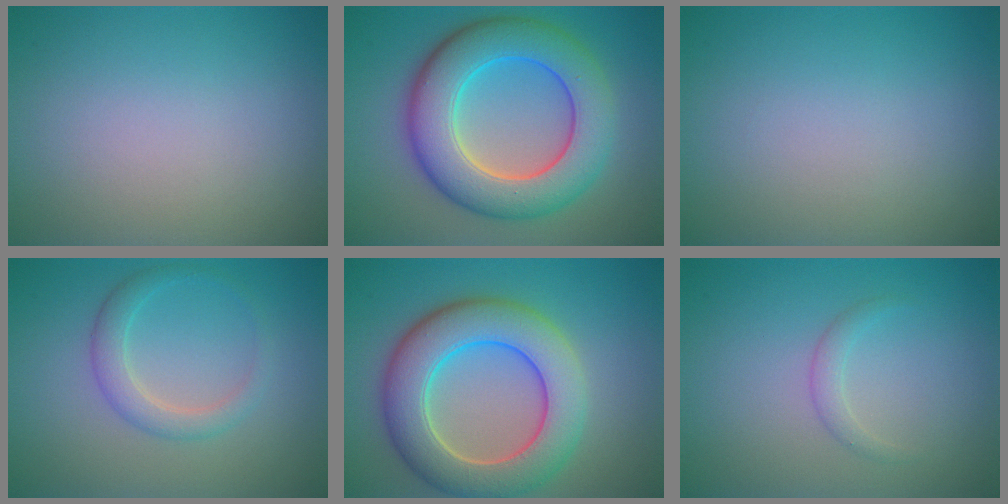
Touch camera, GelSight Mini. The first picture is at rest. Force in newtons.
{"total": 9.8, "press": 9.8, "slide": 0.1}
{"total": 0.0}
{"total": 2.4, "press": 2.4, "slide": 0.1}
{"total": 8.9, "press": 8.9, "slide": 0.3}
{"total": 1.2, "press": 1.2, "slide": 0.0}